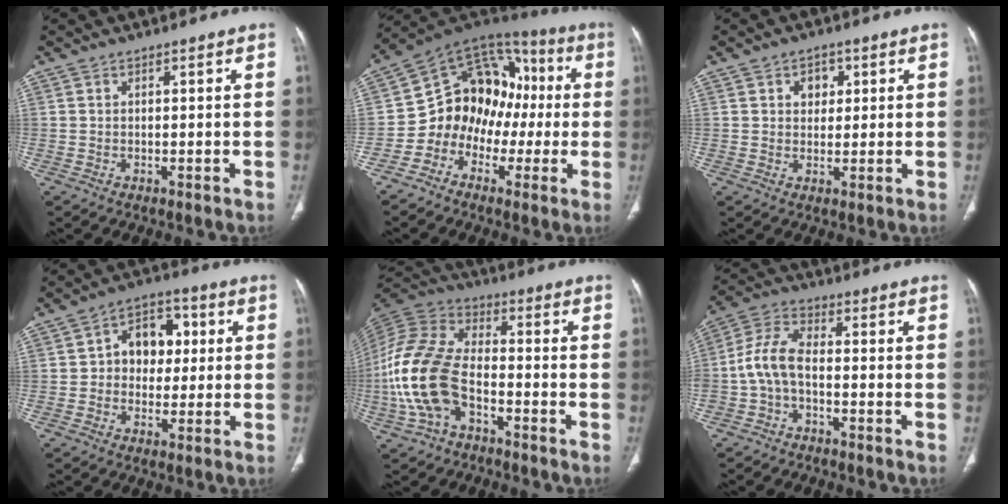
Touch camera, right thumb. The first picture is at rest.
{"total": 15.2, "force": [-2.9, 12.6, 7.9], "torque": [-0.070, 0.081, -0.060]}
{"total": 3.8, "force": [1.4, 3.0, 2.0], "torque": [-0.007, -0.004, 0.020]}
{"total": 9.8, "force": [1.3, 7.4, 6.3], "torque": [-0.047, 0.017, 0.014]}
{"total": 17.4, "force": [-5.4, 10.1, 13.1], "torque": [-0.284, 0.033, -0.107]}
{"total": 7.6, "force": [-1.9, 4.1, 6.1], "torque": [-0.130, 0.032, -0.047]}